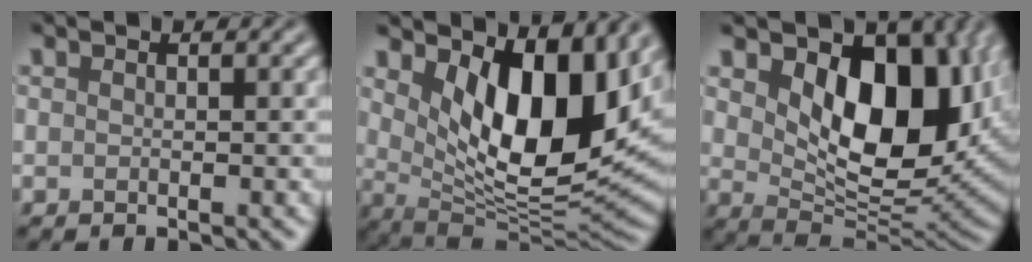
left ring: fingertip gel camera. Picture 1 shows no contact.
{"total": 10.9, "force": [3.4, 5.1, 9.0], "torque": [-0.140, -0.024, 0.059]}
{"total": 11.2, "force": [3.3, 6.4, 8.6], "torque": [-0.124, -0.020, 0.056]}